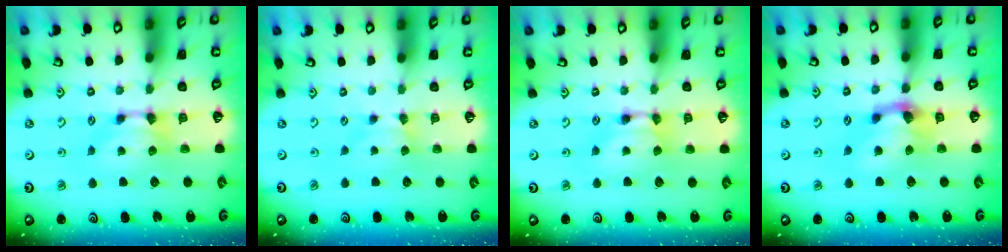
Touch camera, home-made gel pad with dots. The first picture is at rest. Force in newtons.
{"total": 2.0, "press": 2.0, "slide": 0.5}
{"total": 1.7, "press": 1.7, "slide": 0.1}
{"total": 2.1, "press": 1.3, "slide": 1.7}